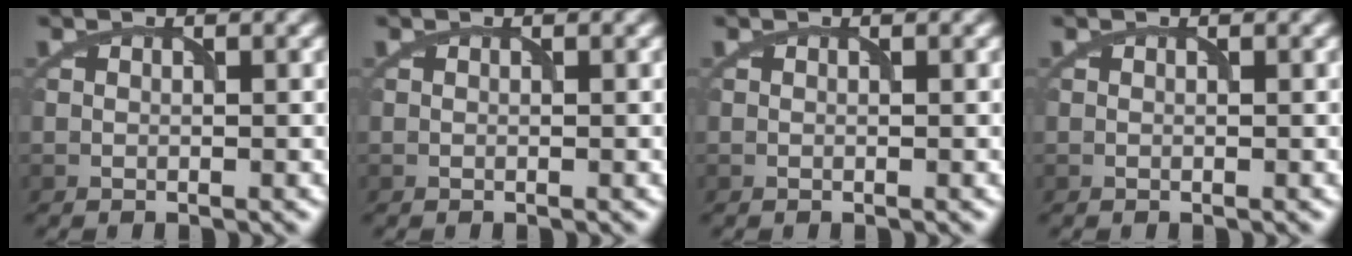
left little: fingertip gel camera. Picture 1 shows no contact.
{"total": 0.0}
{"total": 0.0}
{"total": 0.0}